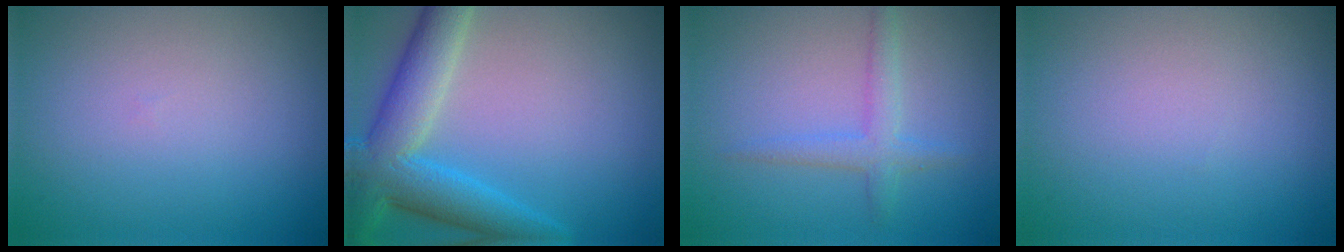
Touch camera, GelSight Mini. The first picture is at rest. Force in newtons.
{"total": 7.3, "press": 7.2, "slide": 0.3}
{"total": 2.2, "press": 2.2, "slide": 0.0}
{"total": 0.0}